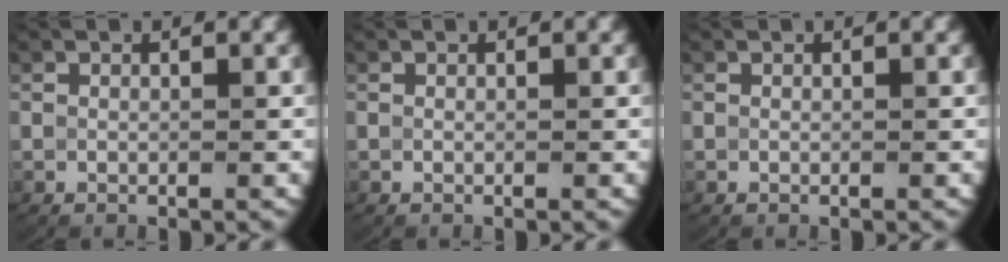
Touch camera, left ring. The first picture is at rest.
{"total": 0.0}
{"total": 0.0}